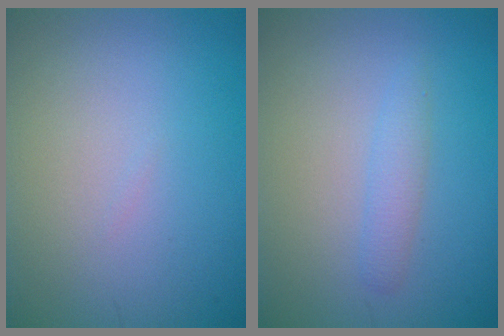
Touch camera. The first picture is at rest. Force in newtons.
{"total": 1.6, "press": 1.6, "slide": 0.2}